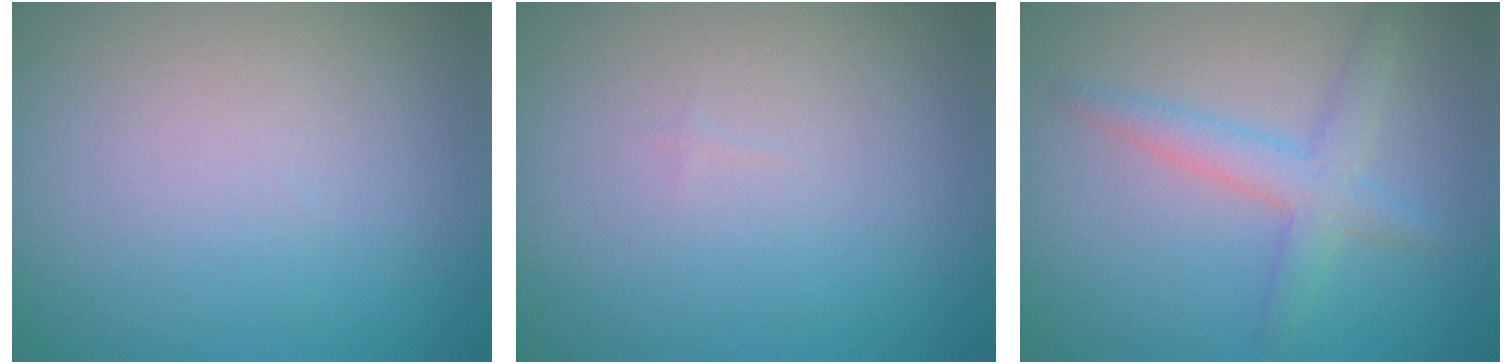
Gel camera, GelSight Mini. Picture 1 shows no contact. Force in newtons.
{"total": 0.0}
{"total": 2.9, "press": 2.9, "slide": 0.1}